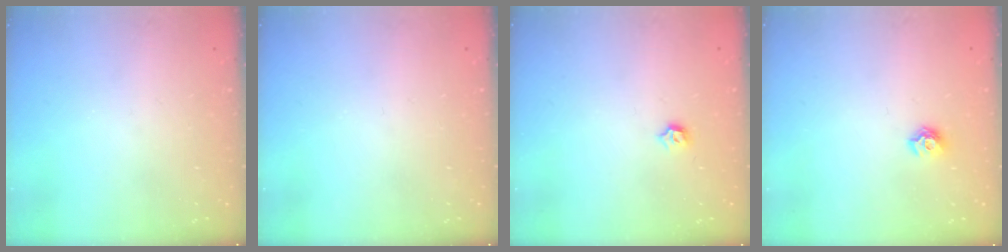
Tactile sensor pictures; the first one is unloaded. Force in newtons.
{"total": 0.0}
{"total": 3.4, "press": 3.3, "slide": 0.7}
{"total": 7.2, "press": 7.1, "slide": 0.7}